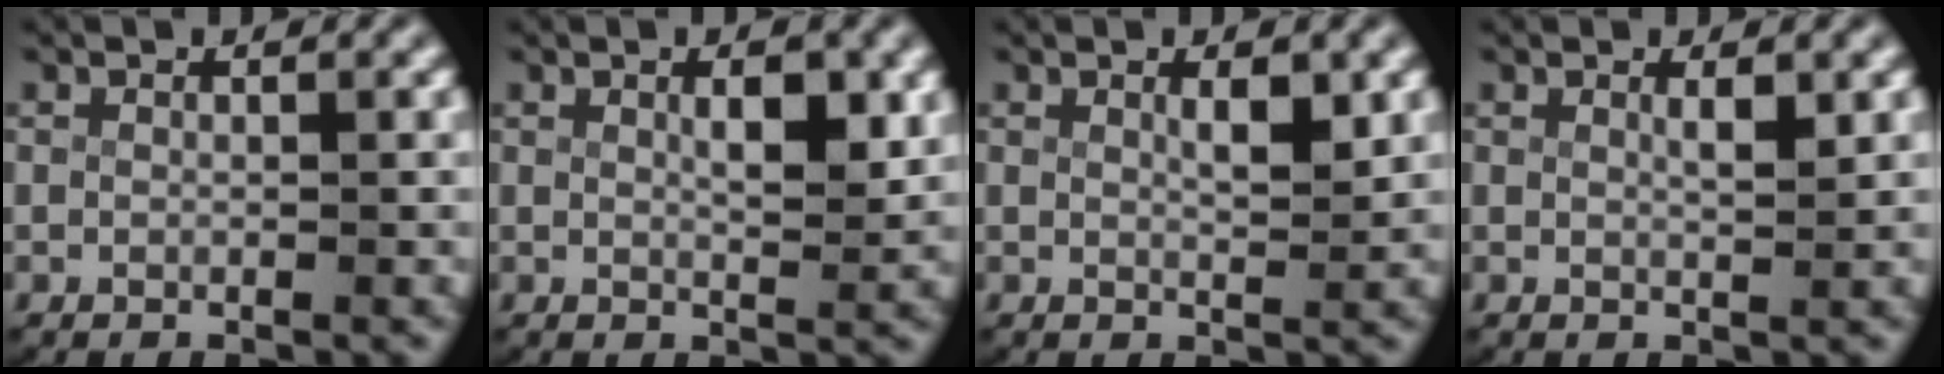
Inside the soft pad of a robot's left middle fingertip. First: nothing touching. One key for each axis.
{"total": 2.9, "fx": 0.9, "fy": 0.6, "fz": 2.7, "tx": -0.040, "ty": -0.009, "tz": 0.019}
{"total": 2.1, "fx": 0.9, "fy": 0.3, "fz": 1.9, "tx": -0.031, "ty": -0.012, "tz": 0.019}
{"total": 1.5, "fx": 0.7, "fy": -0.1, "fz": 1.4, "tx": -0.022, "ty": -0.011, "tz": 0.017}